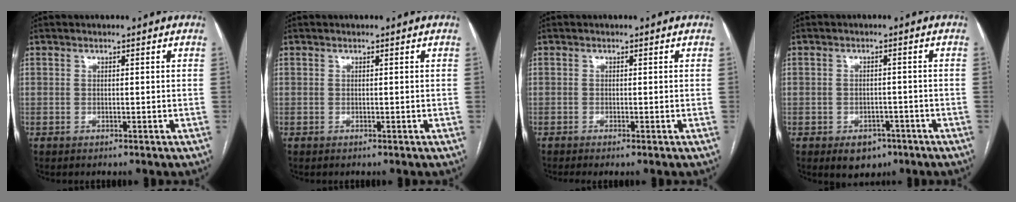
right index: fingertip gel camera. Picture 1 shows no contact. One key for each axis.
{"total": 0.0}
{"total": 1.0, "fx": -0.6, "fy": 0.0, "fz": 0.7, "tx": -0.016, "ty": -0.003, "tz": -0.013}
{"total": 4.5, "fx": -2.6, "fy": 3.2, "fz": 1.9, "tx": -0.018, "ty": 0.006, "tz": -0.026}